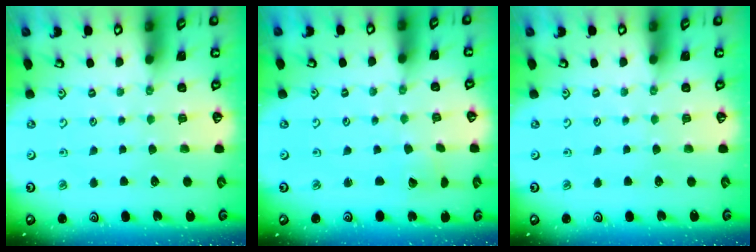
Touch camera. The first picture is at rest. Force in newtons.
{"total": 1.7, "press": 1.7, "slide": 0.2}
{"total": 0.0}